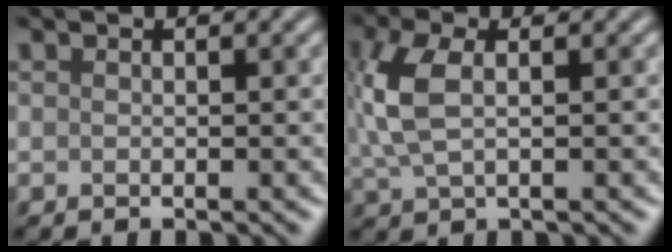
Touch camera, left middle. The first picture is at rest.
{"total": 4.8, "force": [0.9, 2.4, 4.1], "torque": [-0.109, 0.007, 0.017]}